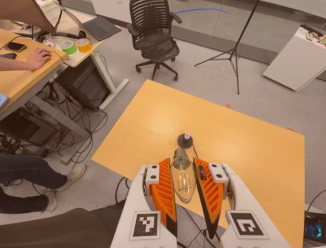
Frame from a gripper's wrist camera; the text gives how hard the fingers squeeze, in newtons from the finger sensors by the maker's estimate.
{"total": 12.3, "left": 11.8, "right": 12.7}